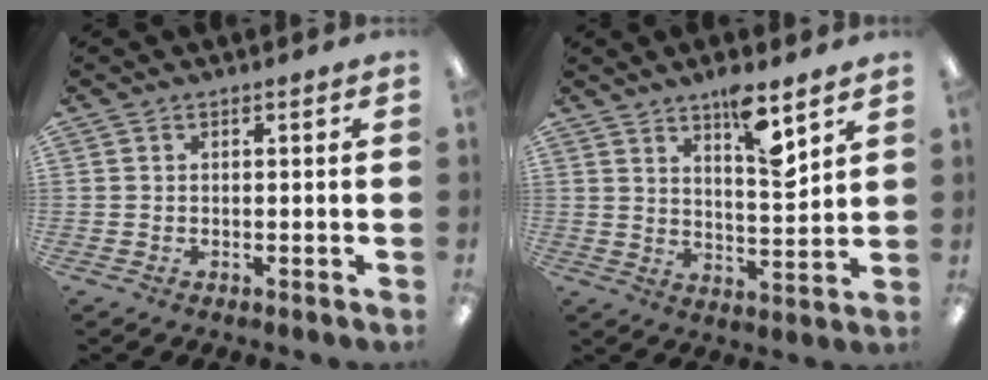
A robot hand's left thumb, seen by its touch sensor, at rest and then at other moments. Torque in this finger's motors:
{"motor_torque": [1.43, 0.73, 1.23, -0.54, 0.08]}